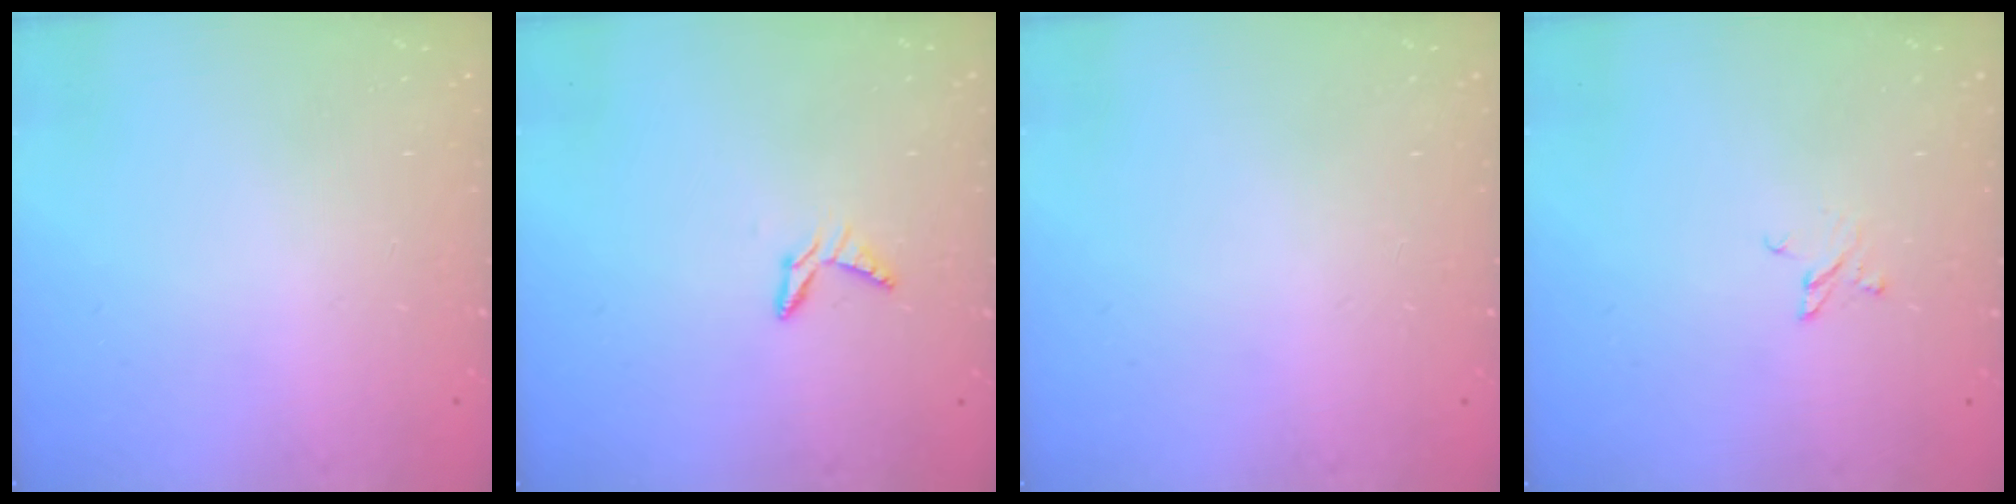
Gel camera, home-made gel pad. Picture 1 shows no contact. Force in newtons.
{"total": 3.8, "press": 3.8, "slide": 0.3}
{"total": 0.0}
{"total": 2.4, "press": 2.4, "slide": 0.2}